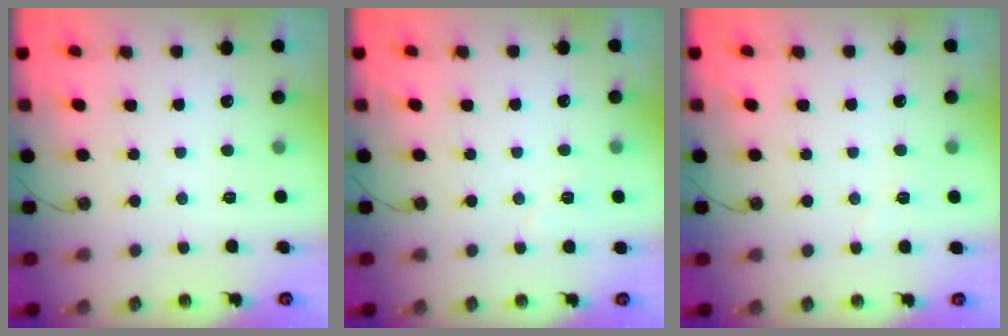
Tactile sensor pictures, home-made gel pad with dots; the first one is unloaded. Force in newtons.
{"total": 5.0, "press": 4.9, "slide": 1.2}
{"total": 5.2, "press": 4.7, "slide": 2.1}